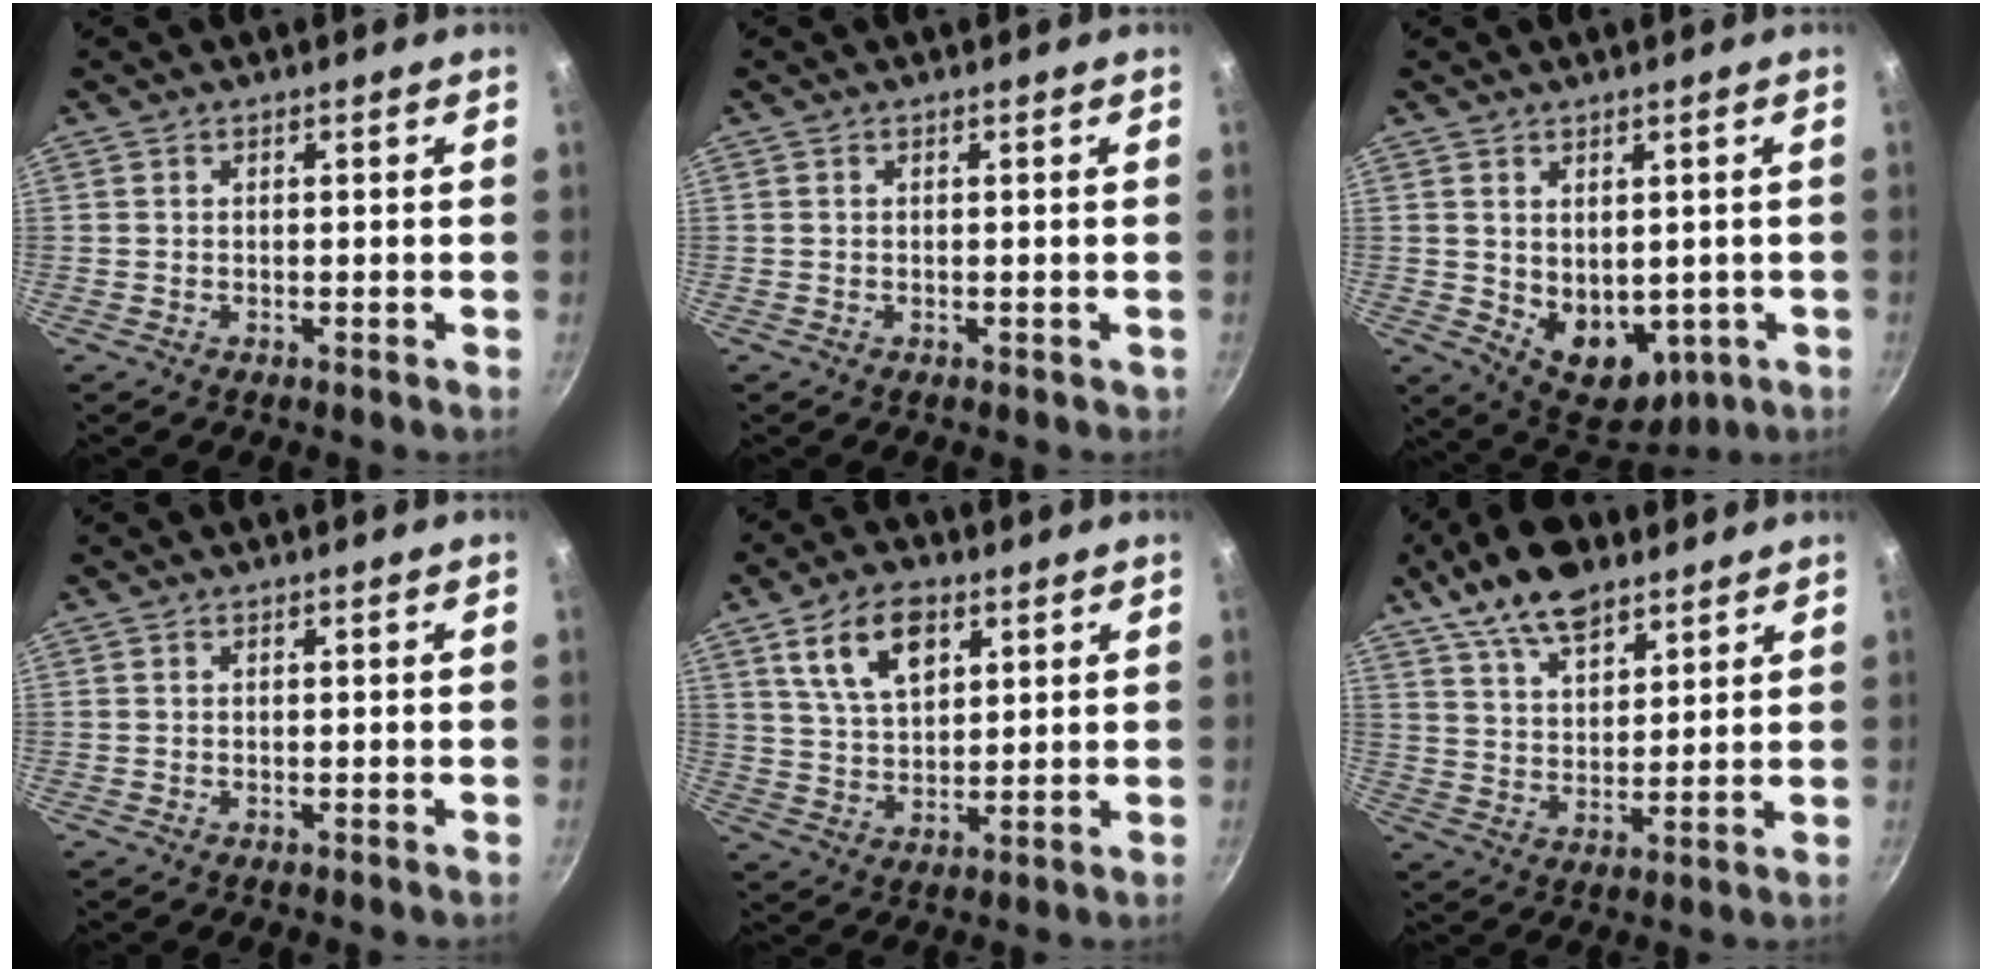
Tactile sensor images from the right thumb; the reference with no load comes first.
{"total": 0.0}
{"total": 10.2, "force": [-0.2, 7.4, 7.1], "torque": [-0.076, -0.023, 0.025]}
{"total": 0.0}
{"total": 10.7, "force": [5.0, 6.1, 7.3], "torque": [-0.112, -0.015, 0.092]}
{"total": 13.6, "force": [9.2, 6.5, 7.6], "torque": [-0.105, -0.027, 0.162]}